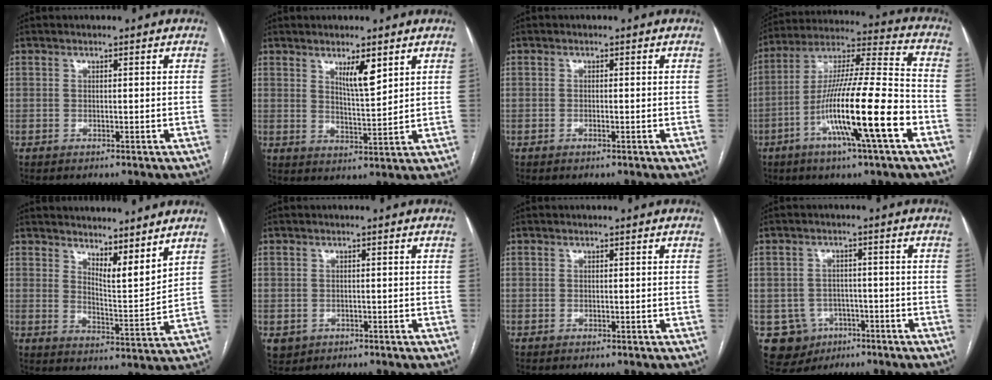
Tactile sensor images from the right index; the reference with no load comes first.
{"total": 5.0, "force": [3.0, 0.8, 4.0], "torque": [-0.071, -0.008, 0.055]}
{"total": 0.7, "force": [-0.3, 0.1, 0.6], "torque": [-0.013, 0.000, -0.004]}
{"total": 18.9, "force": [-7.0, 0.4, 17.6], "torque": [-0.318, -0.010, -0.125]}
{"total": 7.8, "force": [6.6, 1.3, 3.8], "torque": [-0.063, -0.017, 0.111]}
{"total": 2.8, "force": [-1.0, 2.6, 0.5], "torque": [-0.007, 0.001, -0.008]}
{"total": 0.0}
{"total": 7.4, "force": [-2.9, 6.7, 1.2], "torque": [-0.027, 0.009, -0.033]}